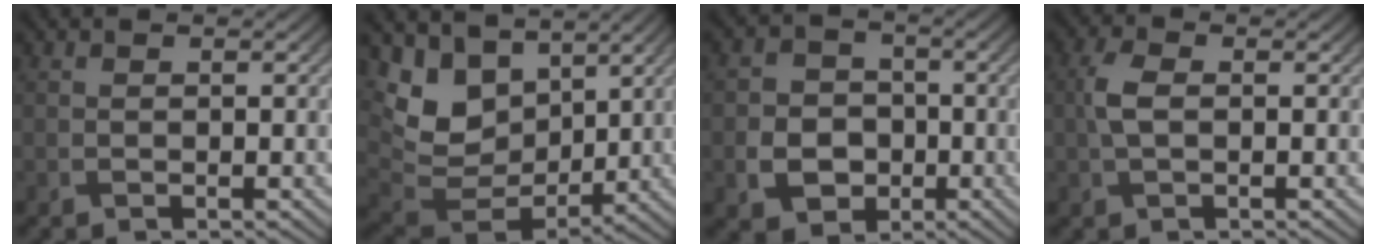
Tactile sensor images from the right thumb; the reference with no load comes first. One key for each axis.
{"total": 10.7, "fx": 4.4, "fy": 7.4, "fz": 6.4, "tx": -0.164, "ty": -0.008, "tz": 0.085}
{"total": 6.0, "fx": -1.5, "fy": 5.2, "fz": 2.6, "tx": -0.049, "ty": -0.011, "tz": -0.047}
{"total": 3.4, "fx": 0.1, "fy": 2.0, "fz": 2.7, "tx": -0.070, "ty": 0.006, "tz": -0.001}